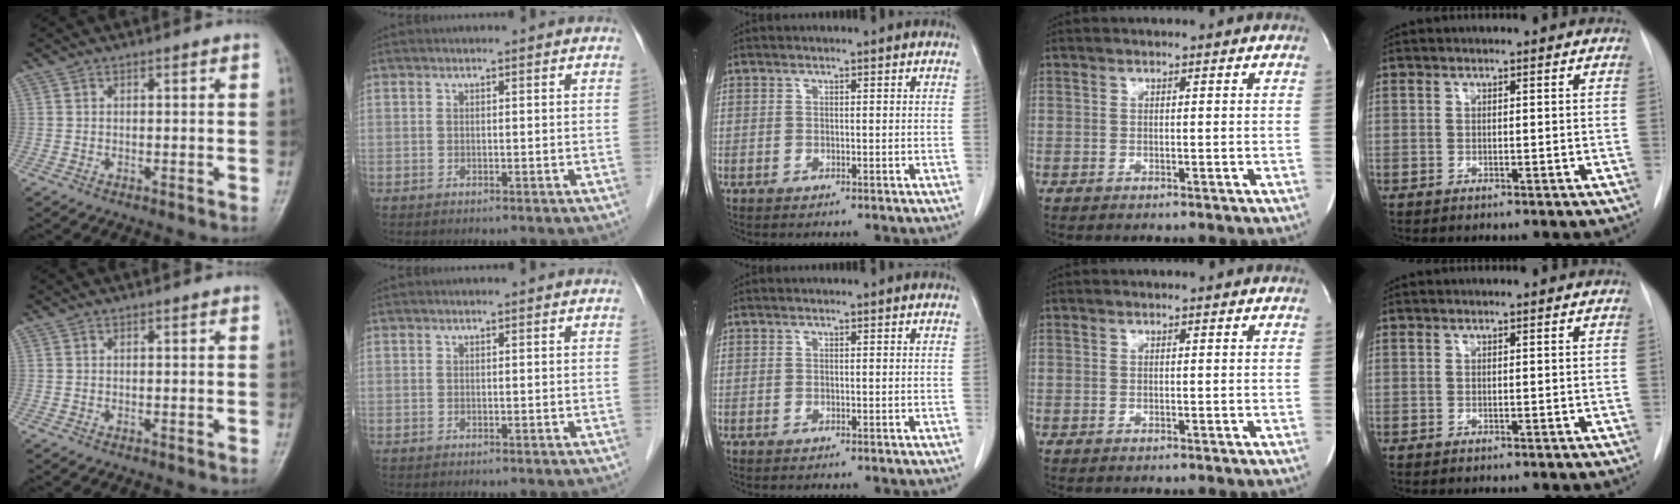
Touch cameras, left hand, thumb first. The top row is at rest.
{}